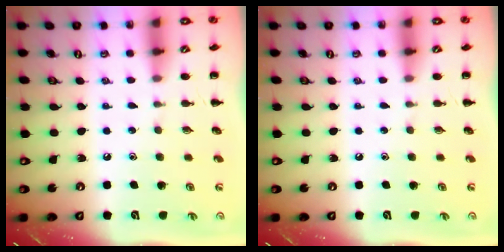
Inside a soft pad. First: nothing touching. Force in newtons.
{"total": 0.0}